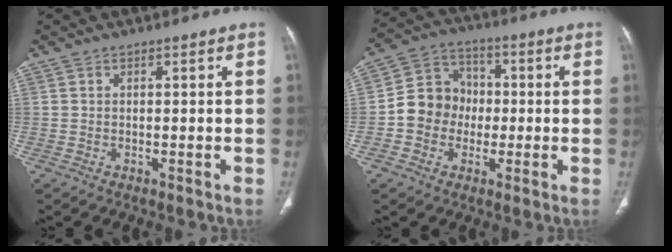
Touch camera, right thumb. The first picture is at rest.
{"total": 10.0, "force": [-1.3, 9.0, 4.0], "torque": [-0.039, 0.032, -0.035]}